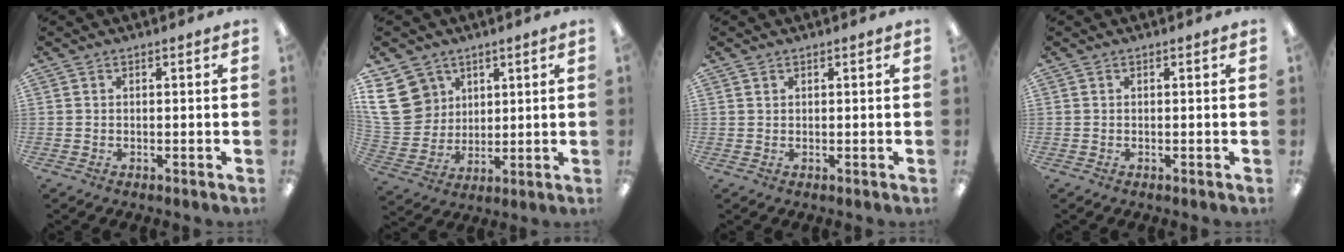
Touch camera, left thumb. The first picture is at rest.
{"total": 13.2, "force": [5.3, 11.1, 5.0], "torque": [-0.107, -0.017, 0.106]}
{"total": 0.9, "force": [0.5, 0.6, 0.2], "torque": [-0.006, 0.002, 0.010]}
{"total": 0.0}